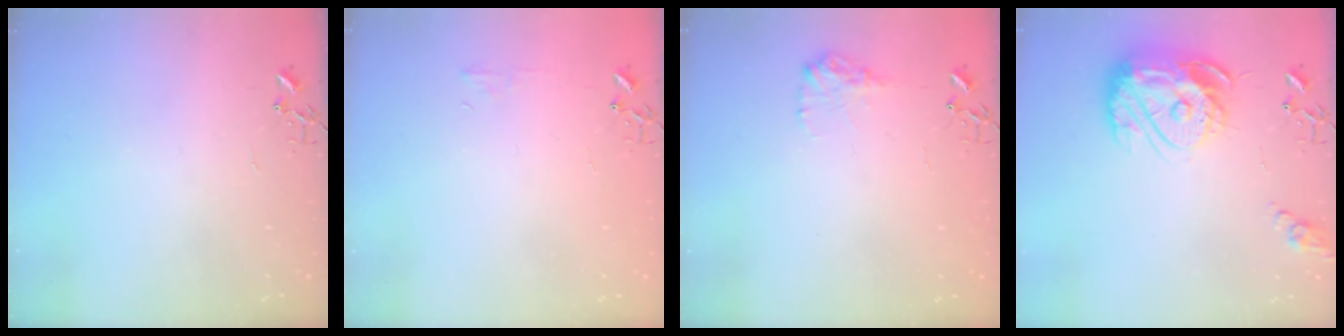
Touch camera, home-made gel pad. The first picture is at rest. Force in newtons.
{"total": 4.8, "press": 4.7, "slide": 0.7}
{"total": 9.6, "press": 9.6, "slide": 0.3}
{"total": 17.3, "press": 17.2, "slide": 1.8}